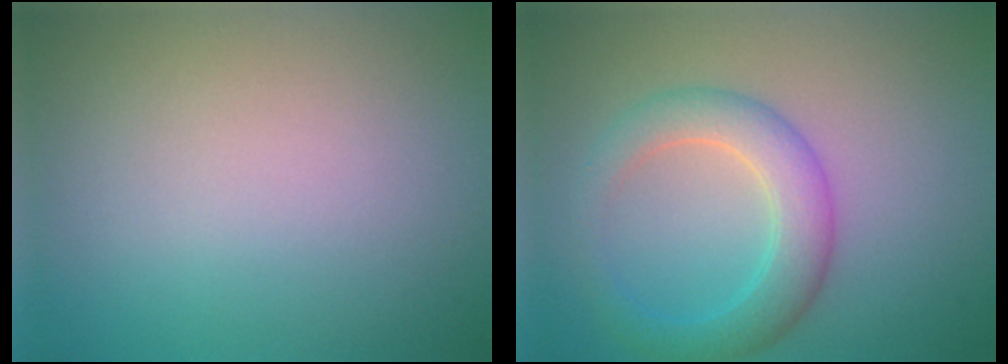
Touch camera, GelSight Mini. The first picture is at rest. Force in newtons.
{"total": 4.0, "press": 4.0, "slide": 0.1}